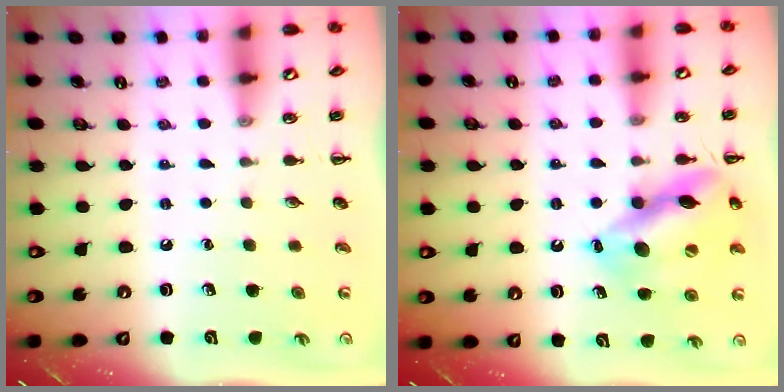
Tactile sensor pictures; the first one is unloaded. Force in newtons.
{"total": 14.4, "press": 14.3, "slide": 1.7}